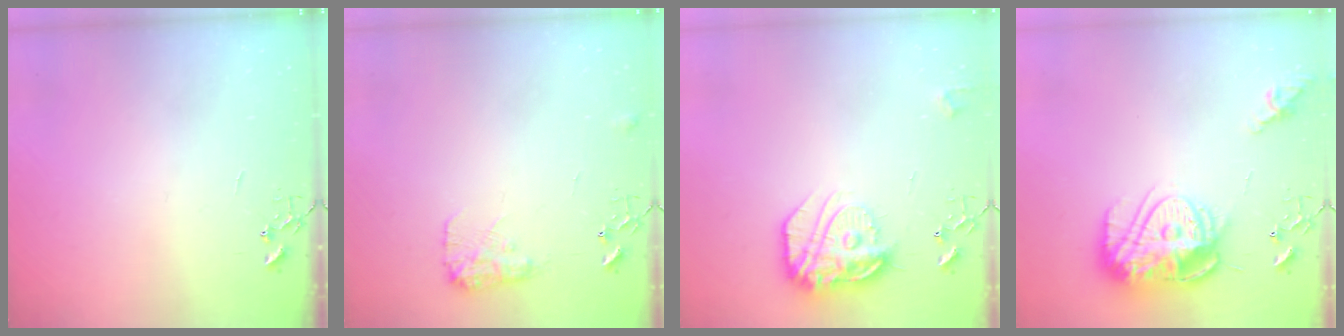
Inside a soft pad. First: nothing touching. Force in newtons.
{"total": 9.5, "press": 9.5, "slide": 0.3}
{"total": 18.7, "press": 18.6, "slide": 1.6}
{"total": 17.2, "press": 17.2, "slide": 1.4}